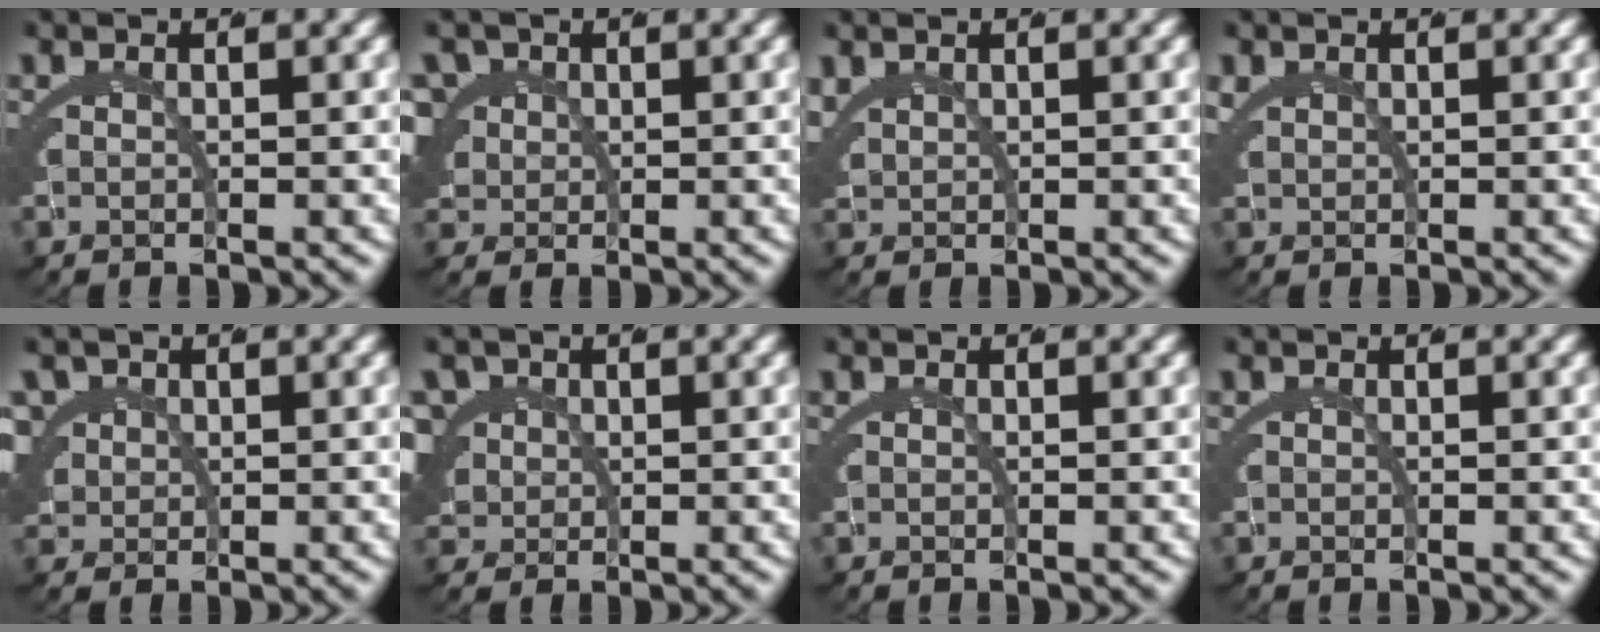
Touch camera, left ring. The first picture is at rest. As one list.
[{"total": 6.6, "force": [0.8, 6.0, 2.7], "torque": [-0.067, -0.014, 0.016]}, {"total": 2.1, "force": [1.4, 1.4, 0.5], "torque": [-0.017, 0.003, 0.029]}, {"total": 1.0, "force": [0.6, 0.7, 0.3], "torque": [-0.010, -0.002, 0.016]}, {"total": 5.5, "force": [1.2, 5.0, 2.0], "torque": [-0.053, -0.010, 0.021]}, {"total": 7.1, "force": [0.6, 6.4, 2.9], "torque": [-0.074, -0.019, 0.014]}, {"total": 0.0}, {"total": 0.0}]